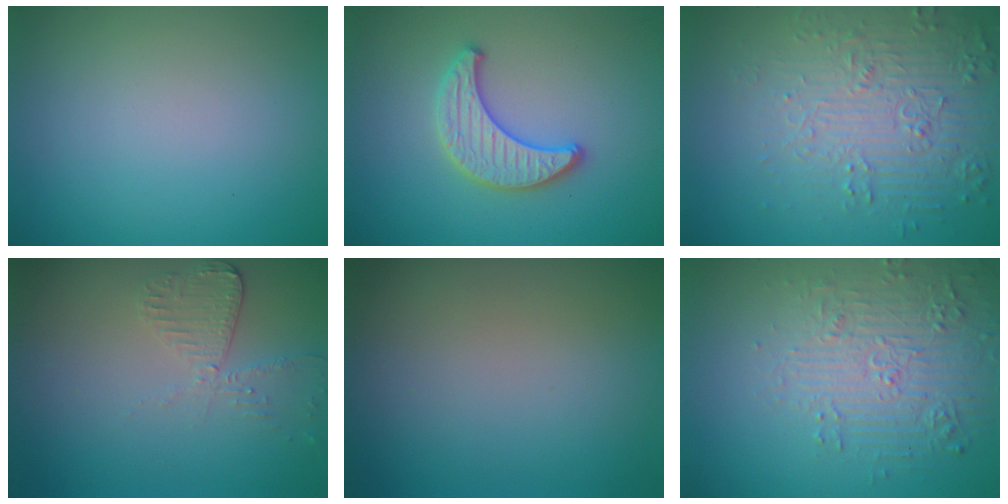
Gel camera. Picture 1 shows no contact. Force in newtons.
{"total": 3.3, "press": 3.3, "slide": 0.3}
{"total": 4.4, "press": 4.4, "slide": 0.6}
{"total": 2.7, "press": 2.4, "slide": 1.2}
{"total": 0.0}
{"total": 4.6, "press": 4.2, "slide": 1.9}